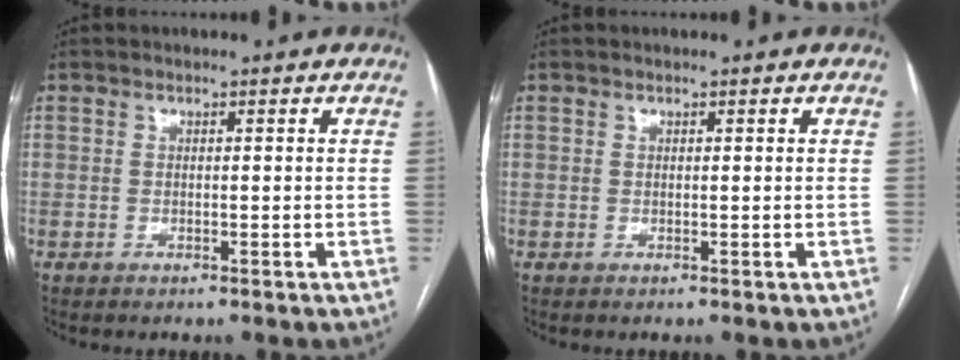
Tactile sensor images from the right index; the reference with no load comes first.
{"total": 0.0}